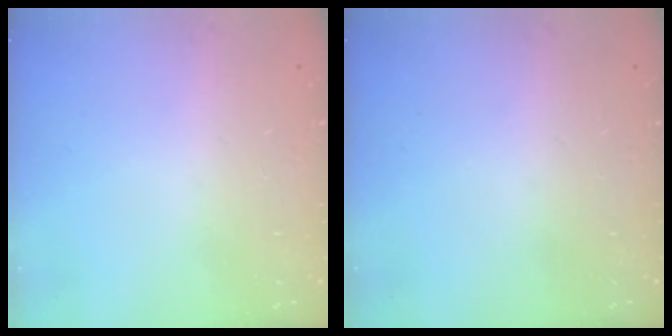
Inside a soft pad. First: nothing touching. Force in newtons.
{"total": 0.0}